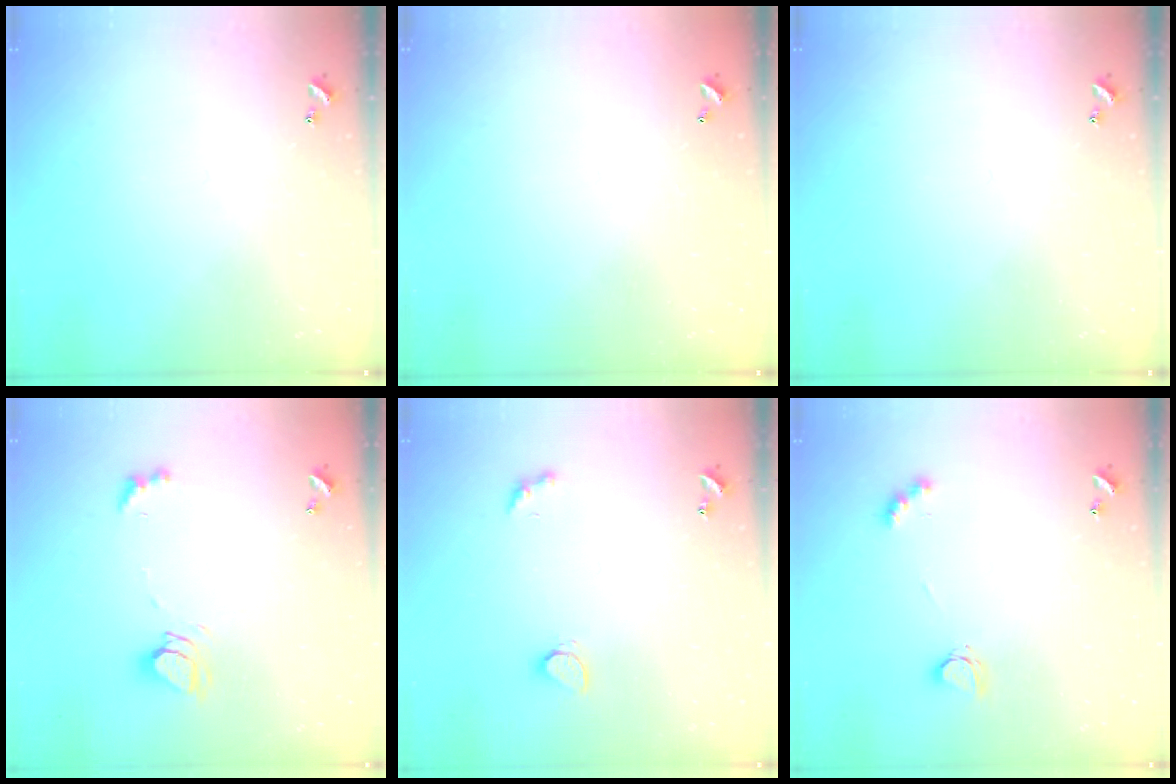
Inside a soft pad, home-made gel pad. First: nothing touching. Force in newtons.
{"total": 2.9, "press": 2.9, "slide": 0.1}
{"total": 0.0}
{"total": 7.7, "press": 7.6, "slide": 1.0}
{"total": 2.0, "press": 2.0, "slide": 0.4}
{"total": 2.6, "press": 2.5, "slide": 0.5}